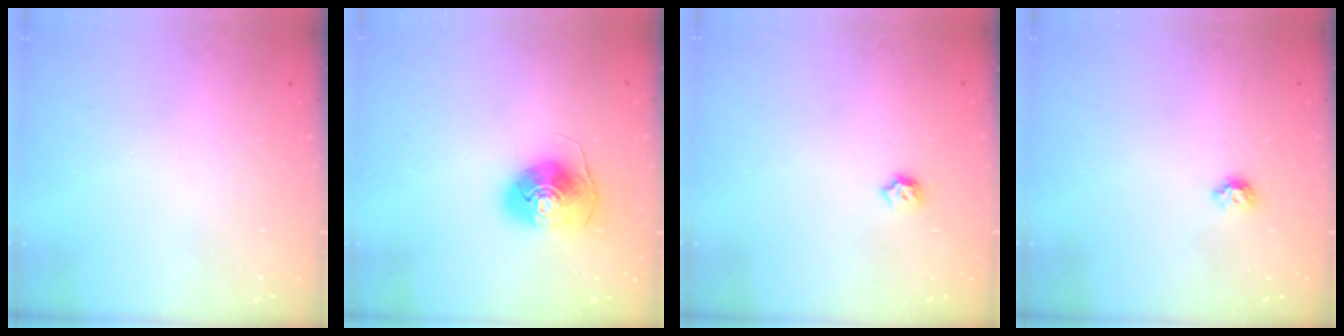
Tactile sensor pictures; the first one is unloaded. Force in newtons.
{"total": 8.3, "press": 8.3, "slide": 0.5}
{"total": 3.7, "press": 3.6, "slide": 0.6}
{"total": 5.9, "press": 5.8, "slide": 0.9}